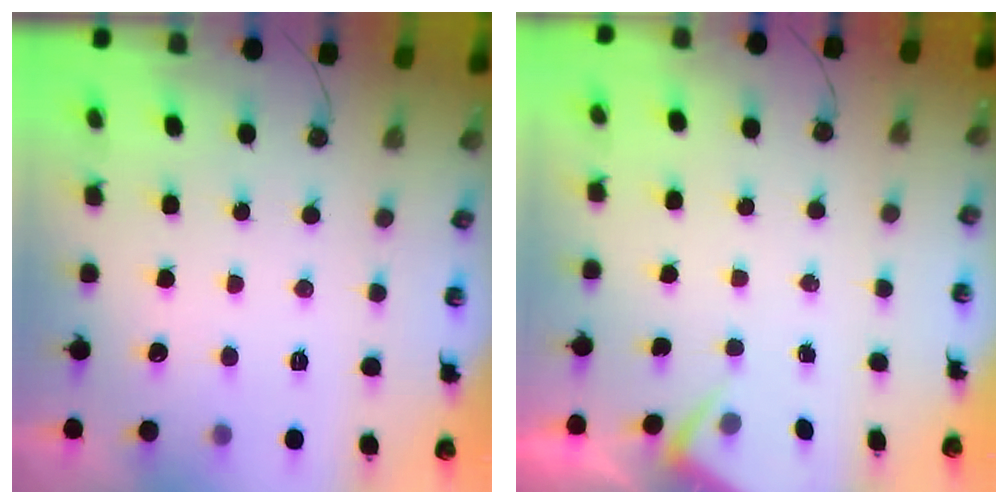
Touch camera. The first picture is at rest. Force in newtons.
{"total": 2.4, "press": 2.4, "slide": 0.4}